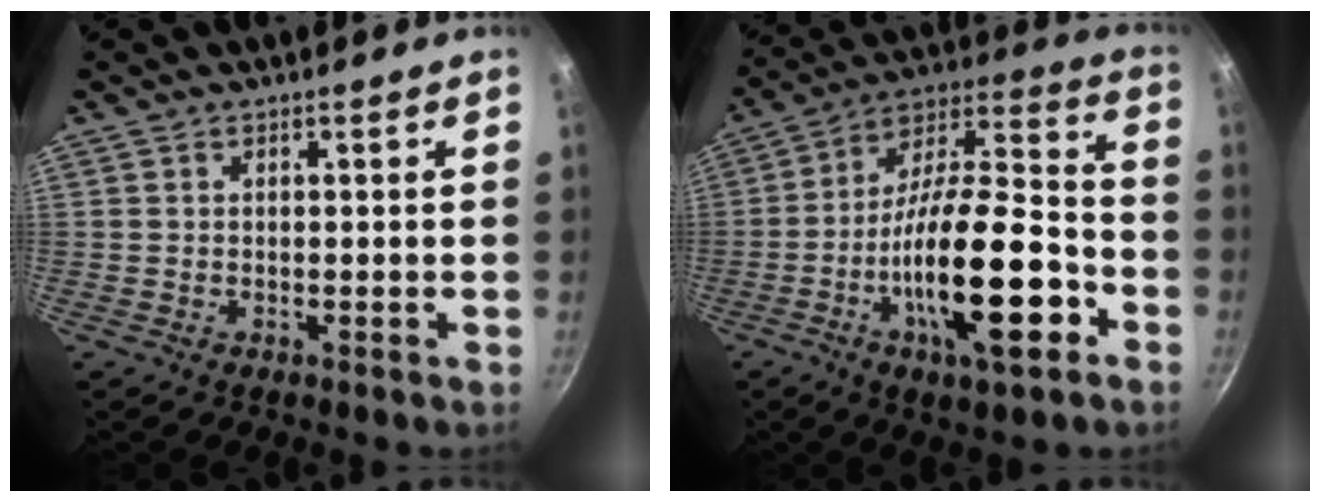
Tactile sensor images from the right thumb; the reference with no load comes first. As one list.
[{"total": 23.2, "force": [-7.9, 7.9, 20.3], "torque": [-0.320, 0.040, -0.138]}]